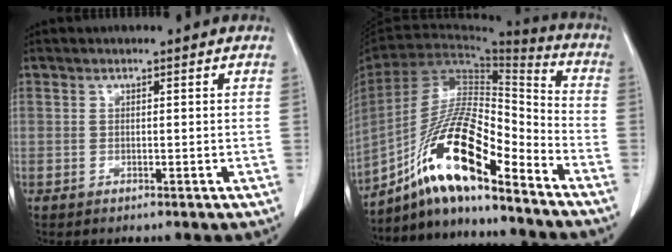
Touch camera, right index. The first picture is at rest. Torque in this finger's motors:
{"motor_torque": [1.43, -0.70, 0.72, 0.21]}